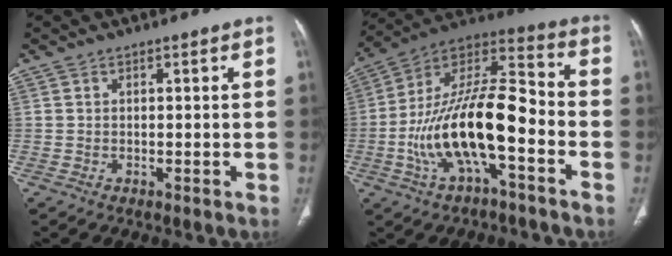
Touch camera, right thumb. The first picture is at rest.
{"total": 20.3, "force": [-6.0, 7.6, 17.8], "torque": [-0.325, 0.063, -0.105]}